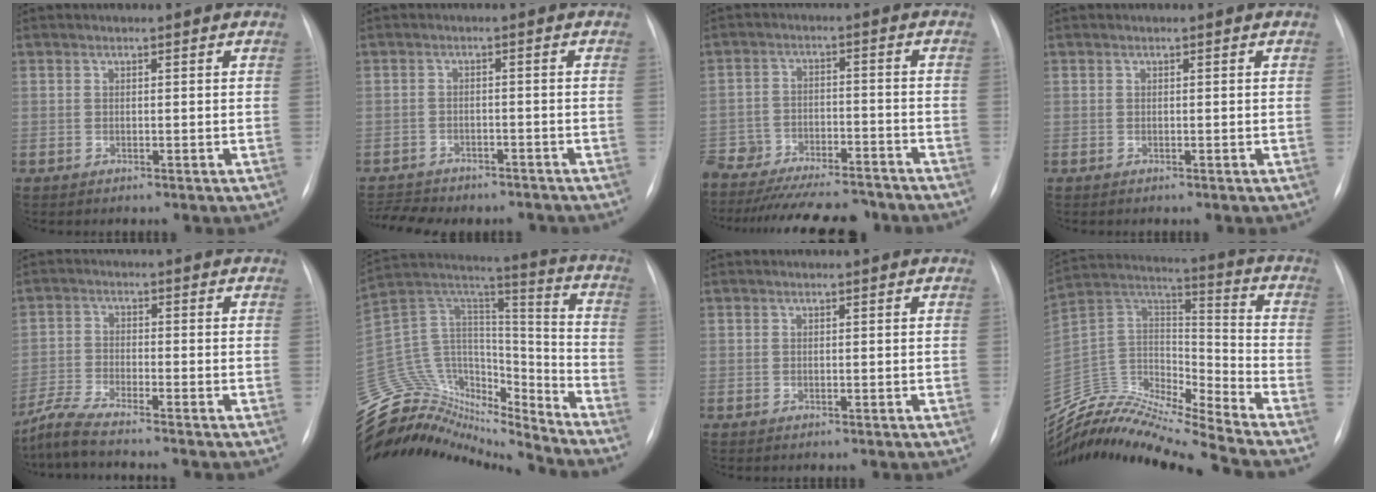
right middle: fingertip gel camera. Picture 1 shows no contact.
{"total": 8.6, "force": [-7.8, 2.8, 2.3], "torque": [-0.045, 0.002, -0.103]}
{"total": 21.8, "force": [-19.3, 4.6, 9.0], "torque": [-0.188, -0.025, -0.284]}
{"total": 0.0}
{"total": 5.0, "force": [-4.5, -0.9, 1.9], "torque": [-0.047, -0.024, -0.091]}
{"total": 28.2, "force": [-26.1, 7.7, 7.2], "torque": [-0.208, 0.043, -0.419]}
{"total": 0.0}
{"total": 17.5, "force": [-16.9, -1.1, 4.1], "torque": [-0.070, 0.052, -0.308]}